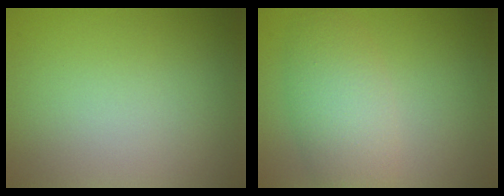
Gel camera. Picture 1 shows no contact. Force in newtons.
{"total": 4.9, "press": 4.9, "slide": 0.3}